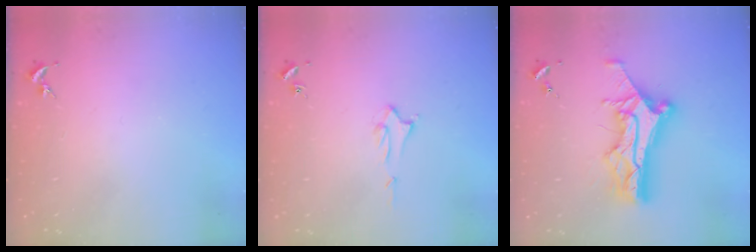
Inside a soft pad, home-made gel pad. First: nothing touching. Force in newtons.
{"total": 1.4, "press": 1.4, "slide": 0.2}
{"total": 11.5, "press": 11.5, "slide": 0.8}